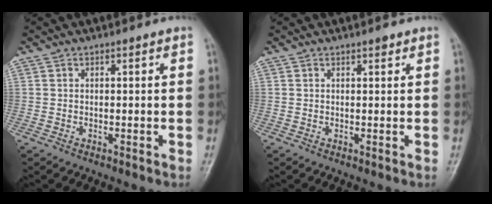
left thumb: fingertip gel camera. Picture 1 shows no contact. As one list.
[{"total": 0.8, "force": [0.6, 0.2, 0.4], "torque": [-0.006, -0.004, 0.007]}]